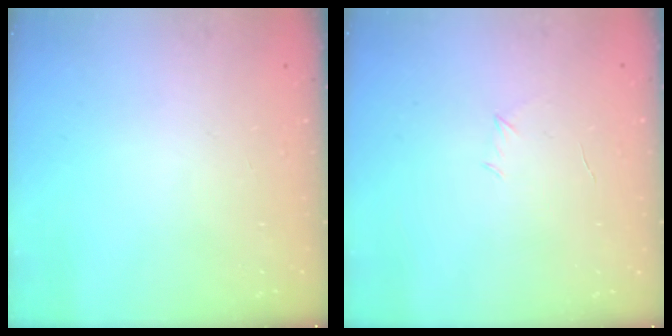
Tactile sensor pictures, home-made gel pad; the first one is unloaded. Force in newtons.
{"total": 3.6, "press": 3.5, "slide": 1.0}